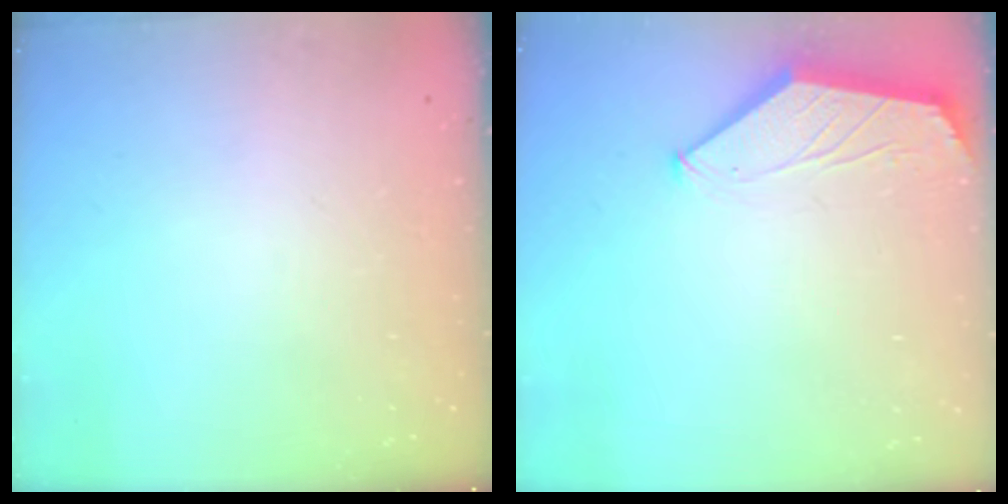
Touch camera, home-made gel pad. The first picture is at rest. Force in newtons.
{"total": 1.5, "press": 1.5, "slide": 0.4}